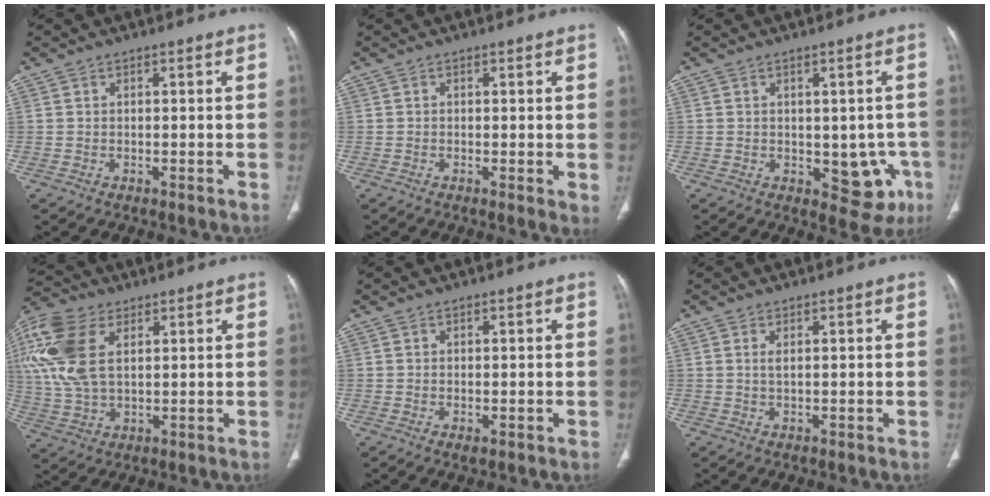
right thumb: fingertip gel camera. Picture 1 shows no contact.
{"total": 1.8, "force": [0.0, 0.5, 1.7], "torque": [-0.026, -0.008, -0.005]}
{"total": 8.2, "force": [-2.0, 5.0, 6.3], "torque": [-0.028, 0.000, -0.013]}
{"total": 15.3, "force": [4.8, 8.8, 11.5], "torque": [-0.268, 0.004, 0.093]}
{"total": 1.0, "force": [-0.3, 0.6, 0.8], "torque": [-0.014, -0.003, -0.001]}
{"total": 1.3, "force": [0.4, 0.5, 1.1], "torque": [-0.028, 0.001, 0.010]}